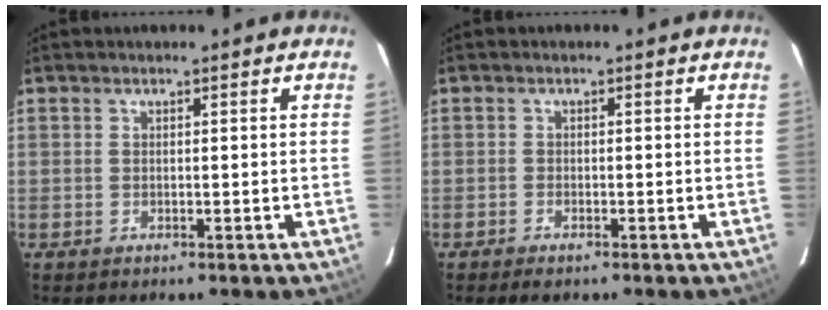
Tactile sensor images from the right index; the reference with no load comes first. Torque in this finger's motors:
{"motor_torque": [0.10, -0.04, 0.03, 0.00]}